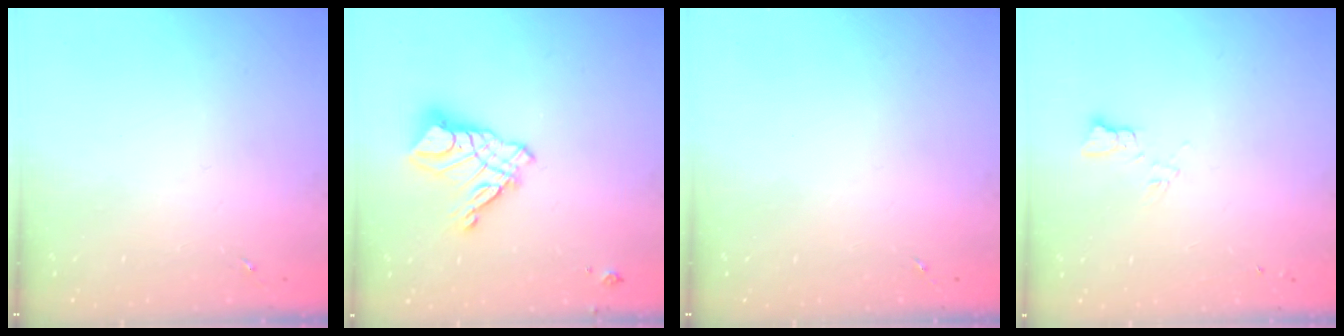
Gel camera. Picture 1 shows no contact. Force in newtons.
{"total": 12.6, "press": 12.5, "slide": 1.1}
{"total": 0.0}
{"total": 5.3, "press": 5.3, "slide": 0.4}